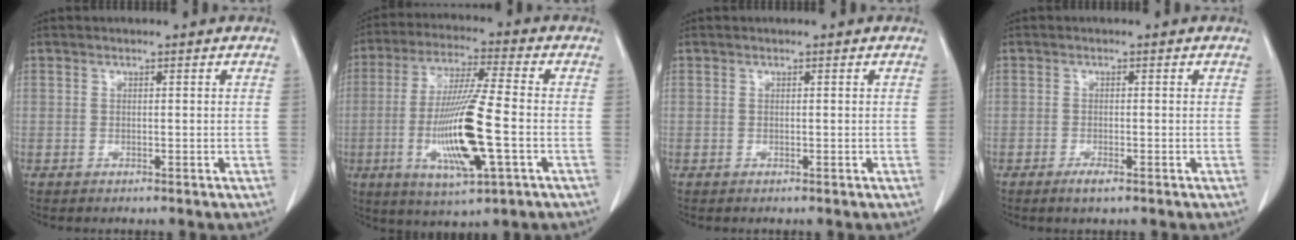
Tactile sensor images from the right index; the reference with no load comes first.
{"total": 14.8, "force": [-3.3, 1.1, 14.4], "torque": [-0.282, -0.017, -0.057]}
{"total": 0.0}
{"total": 1.8, "force": [-1.1, 0.3, 1.4], "torque": [-0.025, -0.002, -0.019]}